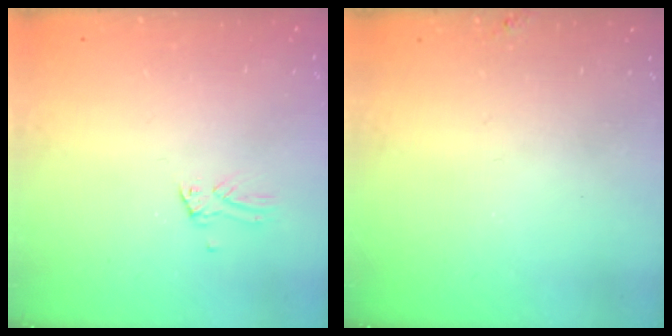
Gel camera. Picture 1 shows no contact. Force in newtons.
{"total": 4.2, "press": 4.2, "slide": 0.5}